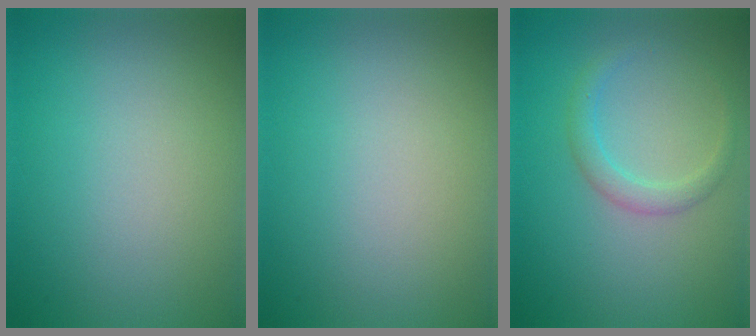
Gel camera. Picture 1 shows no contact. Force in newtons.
{"total": 0.0}
{"total": 1.9, "press": 1.9, "slide": 0.2}